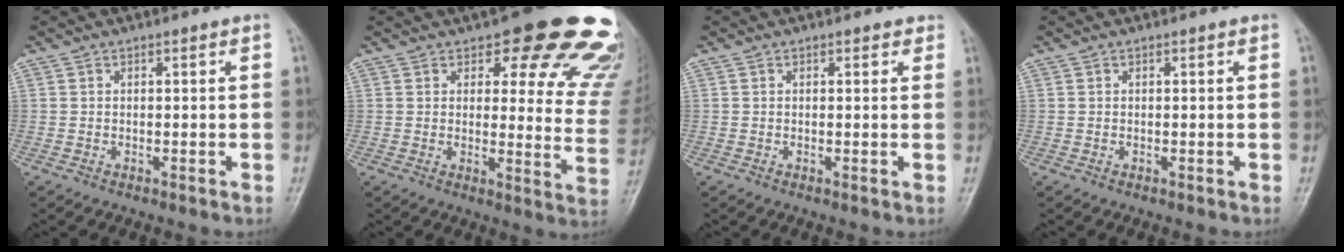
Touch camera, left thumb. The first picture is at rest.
{"total": 19.8, "force": [14.2, 7.4, 11.6], "torque": [-0.079, -0.079, 0.151]}
{"total": 1.4, "force": [1.1, 0.9, 0.4], "torque": [0.014, -0.003, 0.004]}
{"total": 0.0}